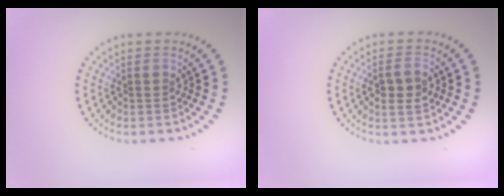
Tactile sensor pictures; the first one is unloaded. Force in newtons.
{"total": 2.4, "press": 2.4, "slide": 0.4}